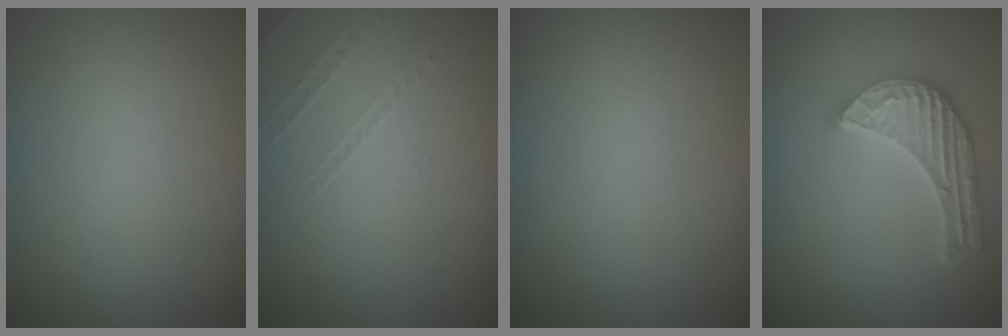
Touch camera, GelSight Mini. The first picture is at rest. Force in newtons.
{"total": 0.9, "press": 0.1, "slide": 0.9}
{"total": 0.0}
{"total": 5.7, "press": 4.3, "slide": 3.7}